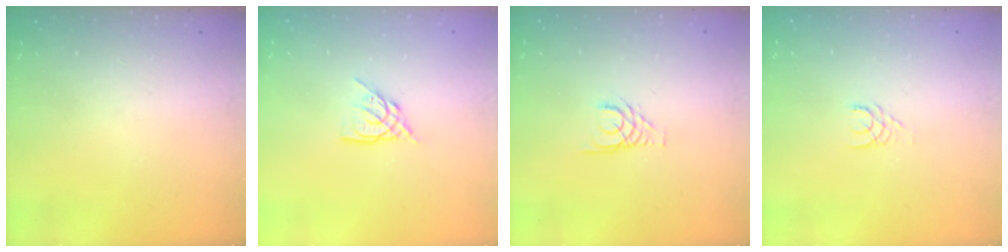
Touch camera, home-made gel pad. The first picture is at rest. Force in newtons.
{"total": 8.0, "press": 7.9, "slide": 1.1}
{"total": 3.6, "press": 3.6, "slide": 0.4}
{"total": 2.4, "press": 2.4, "slide": 0.2}